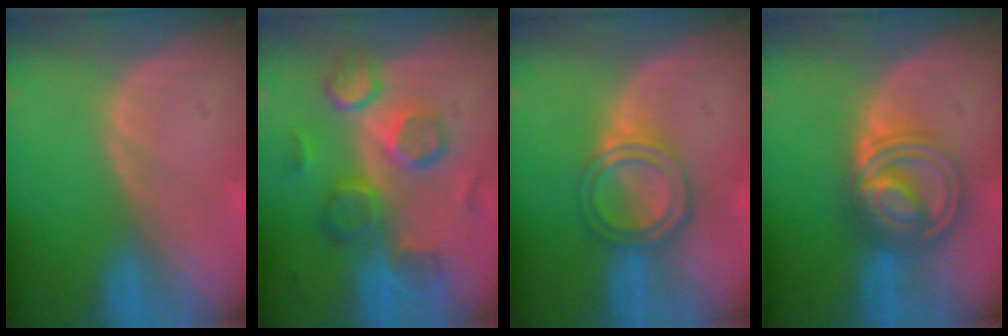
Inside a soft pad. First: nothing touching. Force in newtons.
{"total": 10.1, "press": 9.0, "slide": 4.5}
{"total": 6.2, "press": 5.3, "slide": 3.1}
{"total": 8.0, "press": 8.0, "slide": 0.5}